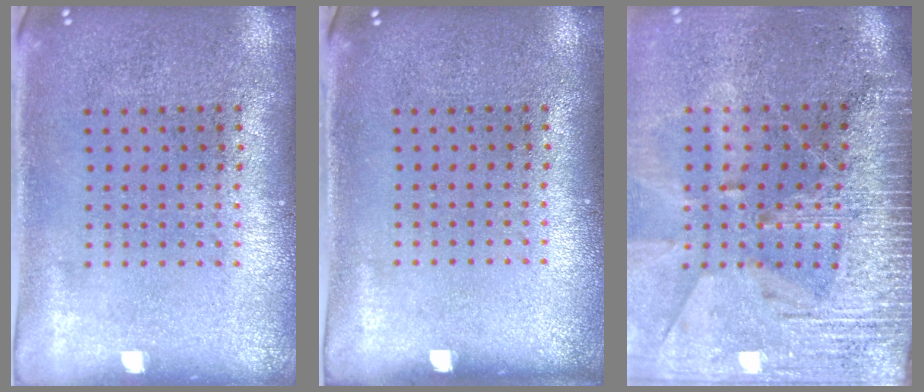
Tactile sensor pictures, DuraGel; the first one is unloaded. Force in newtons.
{"total": 0.0}
{"total": 4.0, "press": 3.4, "slide": 2.0}